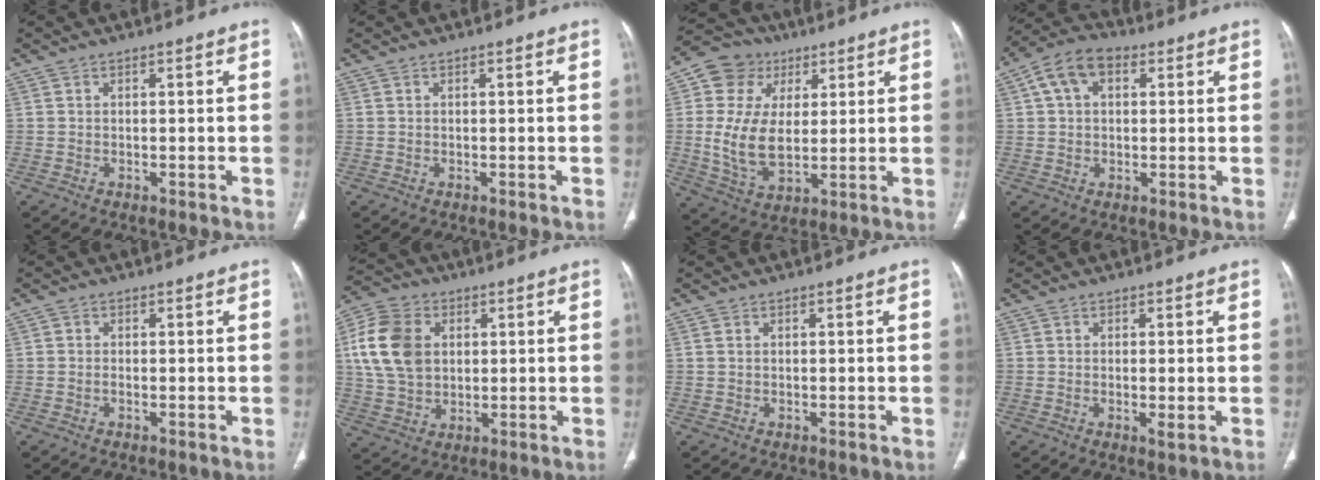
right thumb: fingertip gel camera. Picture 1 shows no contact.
{"total": 0.0}
{"total": 14.8, "force": [2.5, 11.0, 9.5], "torque": [-0.165, -0.004, 0.048]}
{"total": 8.4, "force": [2.6, 5.6, 5.6], "torque": [-0.098, 0.020, 0.039]}
{"total": 0.7, "force": [-0.2, 0.5, 0.5], "torque": [-0.007, 0.001, -0.007]}
{"total": 13.6, "force": [2.8, 10.2, 8.6], "torque": [-0.152, 0.001, 0.052]}
{"total": 0.7, "force": [0.3, 0.5, 0.5], "torque": [-0.012, 0.002, 0.007]}
{"total": 1.9, "force": [-0.3, 0.4, 1.8], "torque": [-0.035, -0.007, -0.007]}